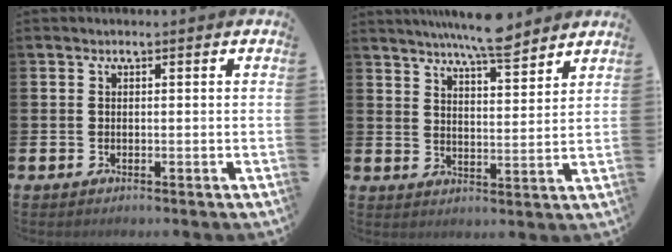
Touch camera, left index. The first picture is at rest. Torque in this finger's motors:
{"motor_torque": [0.99, -1.15, 0.50, 0.21]}